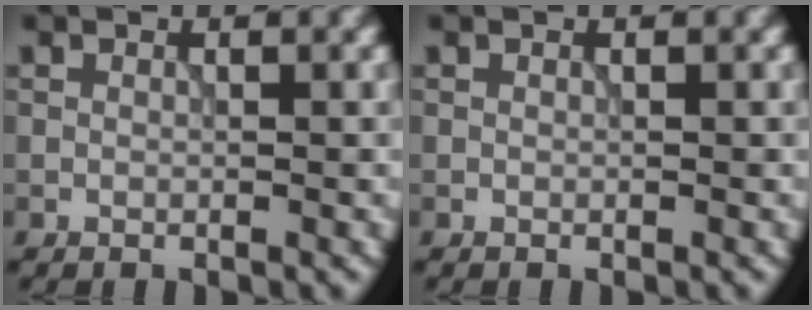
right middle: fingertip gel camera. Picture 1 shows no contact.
{"total": 0.0}